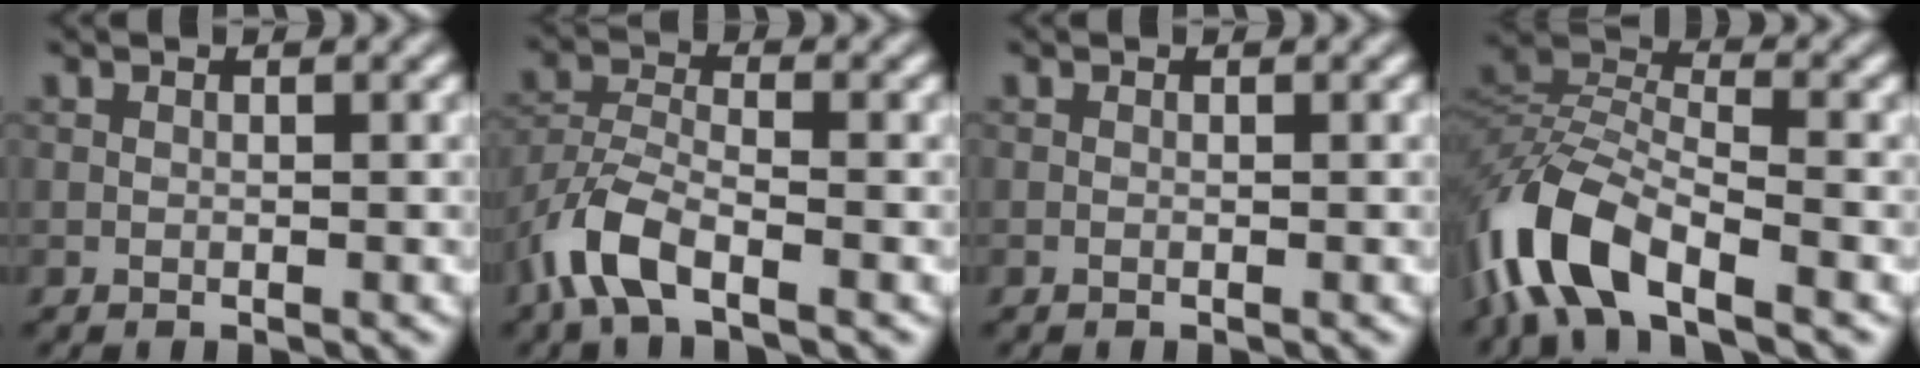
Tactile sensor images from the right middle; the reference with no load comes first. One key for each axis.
{"total": 5.4, "fx": -3.4, "fy": 2.0, "fz": 3.6, "tx": -0.079, "ty": -0.004, "tz": -0.080}
{"total": 0.0}
{"total": 9.4, "fx": -5.4, "fy": 3.8, "fz": 6.7, "tx": -0.140, "ty": 0.005, "tz": -0.117}